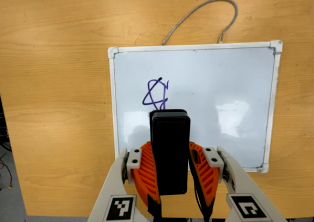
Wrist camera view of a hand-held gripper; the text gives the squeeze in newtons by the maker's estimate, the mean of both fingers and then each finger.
{"total": 6.4, "left": 5.3, "right": 7.6}